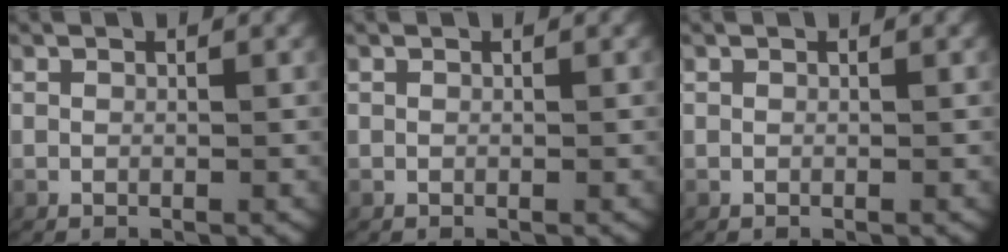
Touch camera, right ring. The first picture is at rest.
{"total": 0.0}
{"total": 0.0}